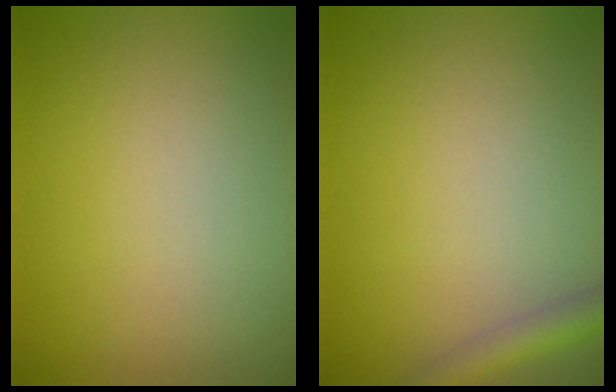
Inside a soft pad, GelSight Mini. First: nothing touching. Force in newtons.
{"total": 2.3, "press": 2.3, "slide": 0.1}